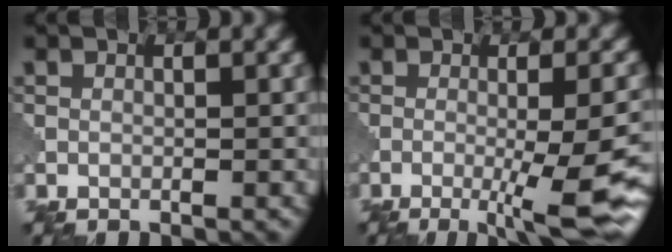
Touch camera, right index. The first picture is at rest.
{"total": 9.2, "force": [-3.2, 1.8, 8.4], "torque": [-0.114, -0.005, -0.043]}